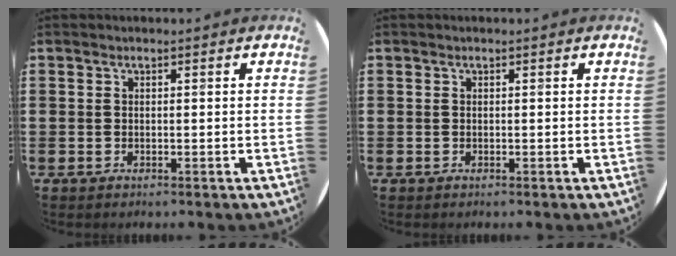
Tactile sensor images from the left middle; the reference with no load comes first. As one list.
[{"total": 0.0}]